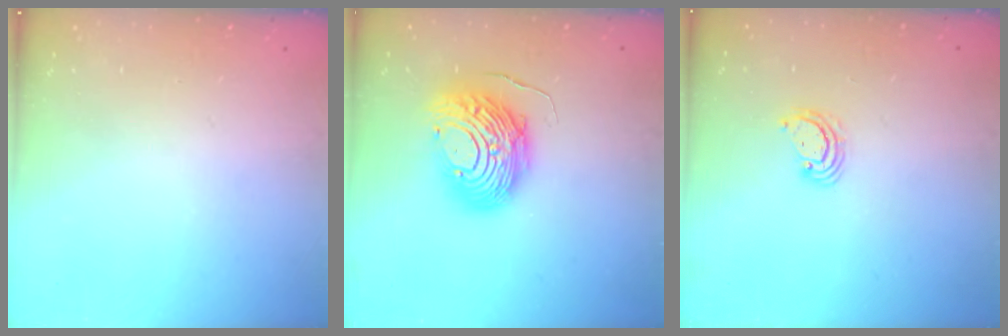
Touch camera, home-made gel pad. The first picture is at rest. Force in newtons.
{"total": 14.0, "press": 14.0, "slide": 1.3}
{"total": 3.6, "press": 3.6, "slide": 0.4}